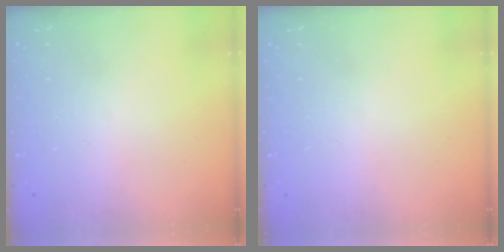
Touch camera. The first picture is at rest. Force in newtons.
{"total": 0.0}